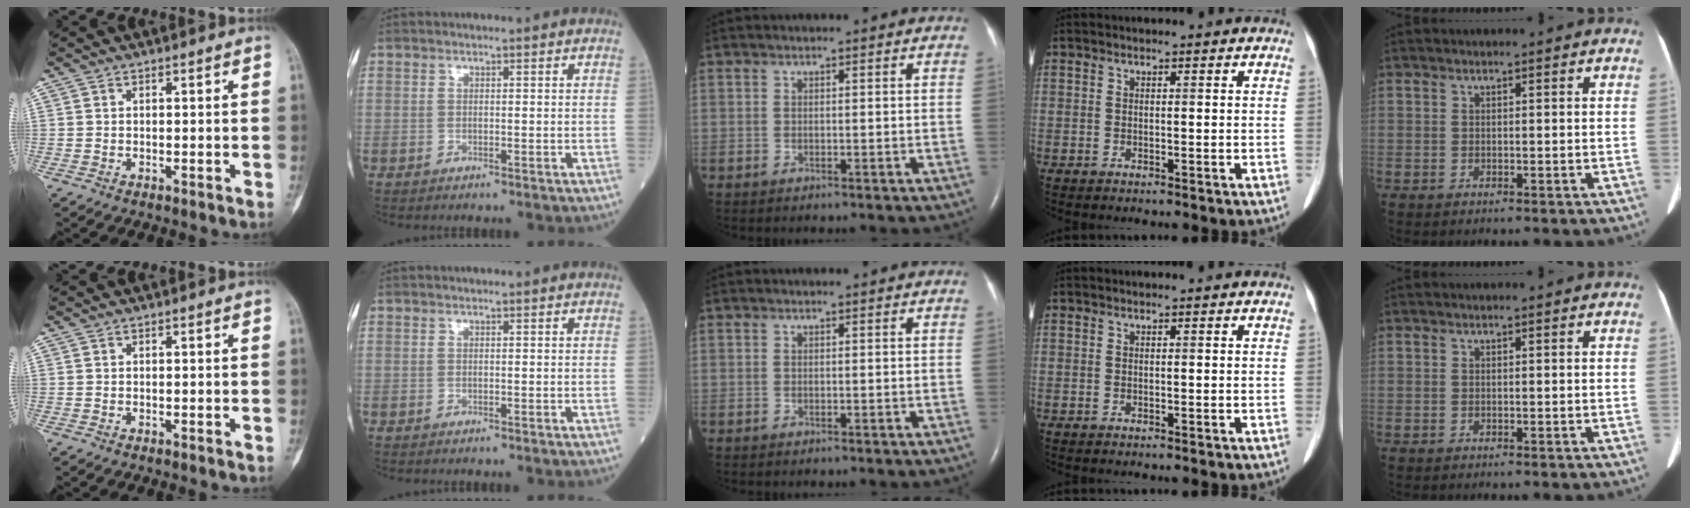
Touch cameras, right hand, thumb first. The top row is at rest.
{}